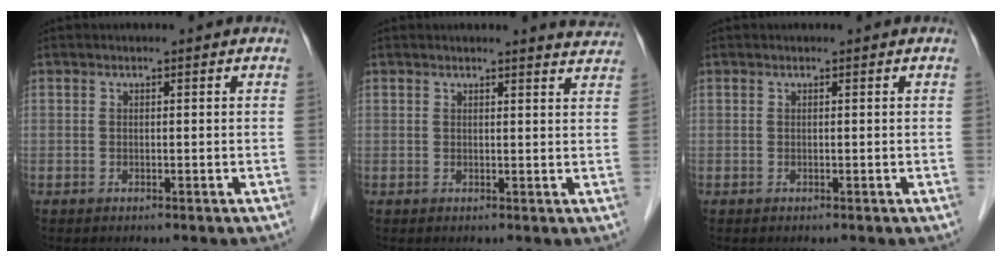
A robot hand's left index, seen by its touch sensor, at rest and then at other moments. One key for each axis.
{"total": 4.0, "fx": 4.0, "fy": 0.1, "fz": 0.5, "tx": -0.008, "ty": -0.022, "tz": 0.022}
{"total": 0.0}